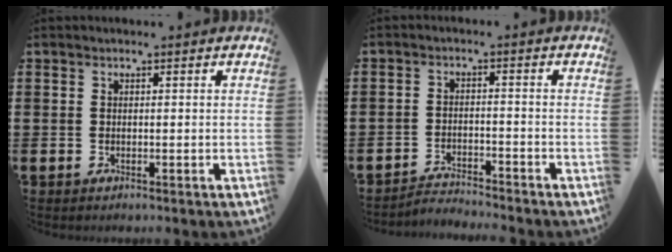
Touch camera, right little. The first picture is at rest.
{"total": 2.5, "force": [-2.5, -0.1, -0.1], "torque": [-0.004, 0.003, -0.055]}